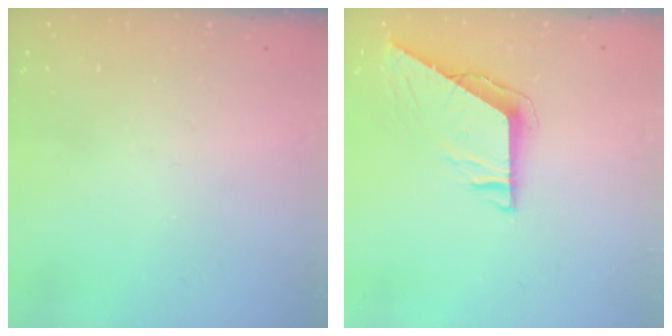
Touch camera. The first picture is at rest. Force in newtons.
{"total": 7.2, "press": 7.2, "slide": 0.5}